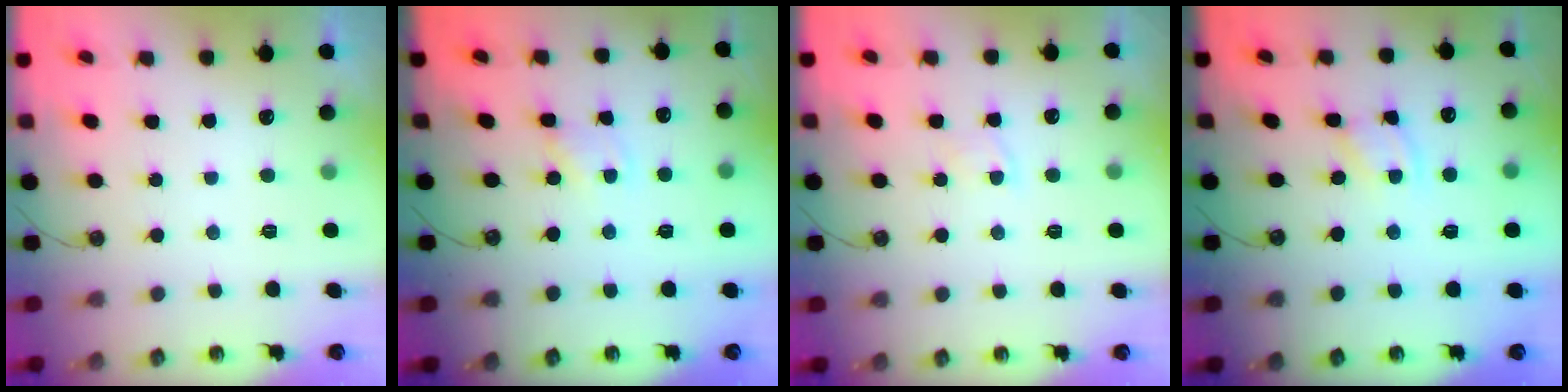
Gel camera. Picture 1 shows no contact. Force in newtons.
{"total": 1.1, "press": 1.0, "slide": 0.1}
{"total": 2.8, "press": 2.8, "slide": 0.4}
{"total": 2.5, "press": 2.4, "slide": 0.3}